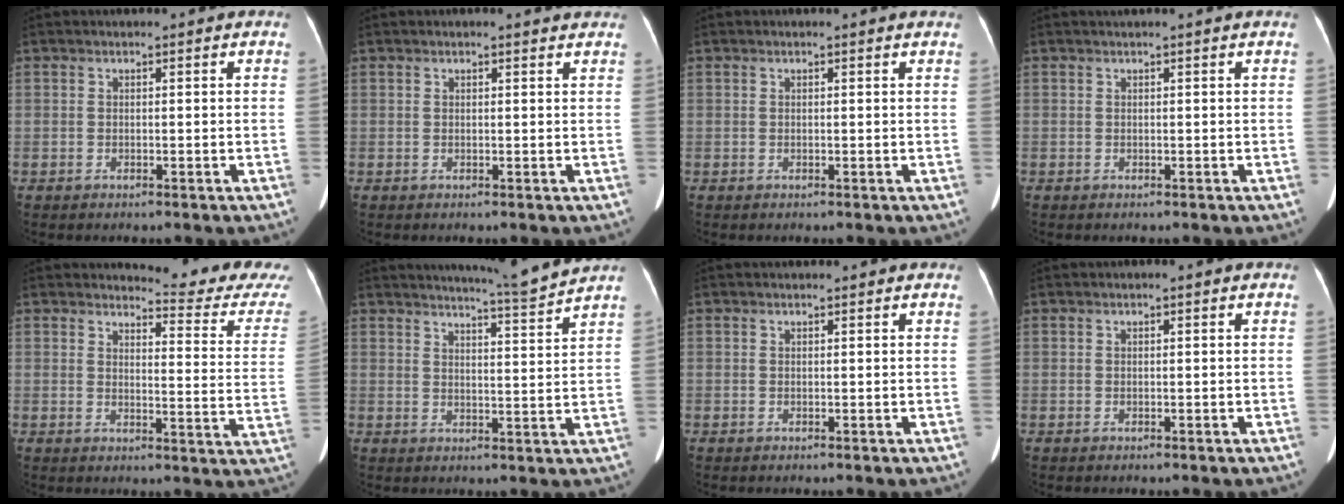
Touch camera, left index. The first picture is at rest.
{"total": 1.7, "force": [1.7, 0.2, 0.3], "torque": [-0.010, 0.003, 0.015]}
{"total": 2.1, "force": [2.0, 0.1, 0.5], "torque": [-0.012, 0.007, 0.016]}
{"total": 1.3, "force": [1.2, 0.0, 0.5], "torque": [-0.009, 0.027, 0.018]}
{"total": 13.4, "force": [13.3, -0.7, 2.0], "torque": [-0.021, -0.112, 0.133]}
{"total": 8.0, "force": [7.5, -2.0, 1.9], "torque": [-0.040, -0.024, 0.107]}
{"total": 1.7, "force": [1.5, 0.4, 0.7], "torque": [-0.014, 0.015, 0.016]}
{"total": 0.0}